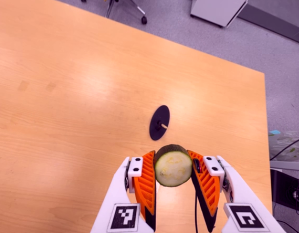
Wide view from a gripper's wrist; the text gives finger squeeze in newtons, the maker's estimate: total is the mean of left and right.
{"total": 11.3, "left": 10.5, "right": 12.0}